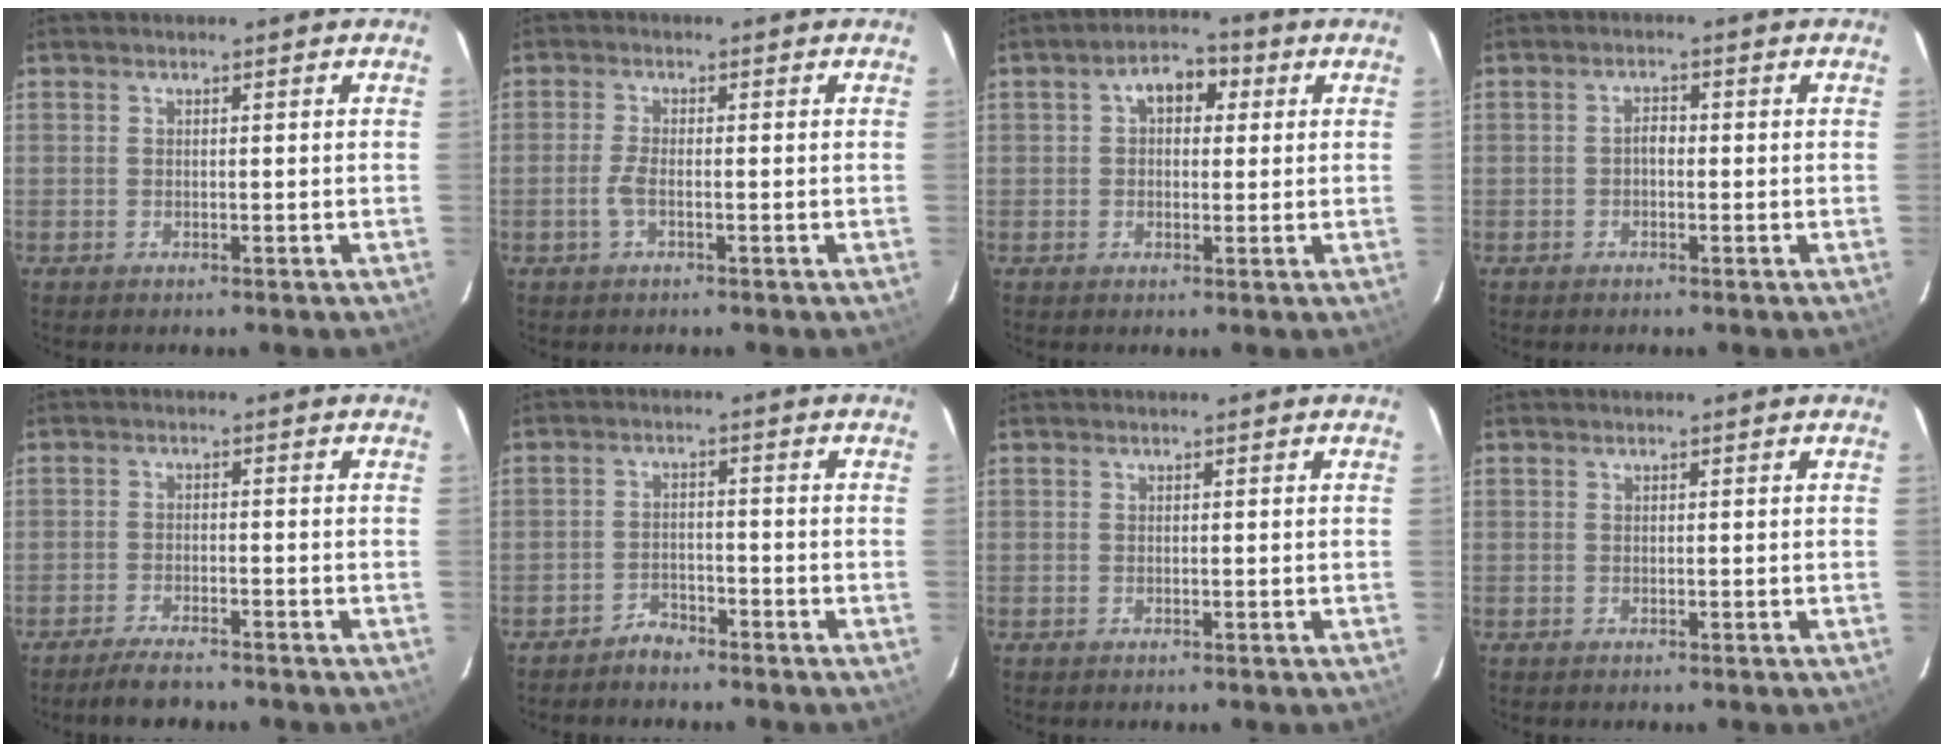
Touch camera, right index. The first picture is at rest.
{"total": 2.6, "force": [-0.9, 0.7, 2.3], "torque": [-0.055, 0.000, -0.020]}
{"total": 5.8, "force": [1.5, 3.9, 4.0], "torque": [-0.065, 0.027, 0.024]}
{"total": 1.5, "force": [-0.5, 1.0, 1.1], "torque": [-0.020, 0.008, -0.010]}
{"total": 5.2, "force": [-4.6, 0.9, 2.3], "torque": [-0.061, -0.009, -0.083]}
{"total": 3.3, "force": [-3.1, 1.2, 0.4], "torque": [-0.019, 0.007, -0.053]}
{"total": 0.0}
{"total": 0.0}